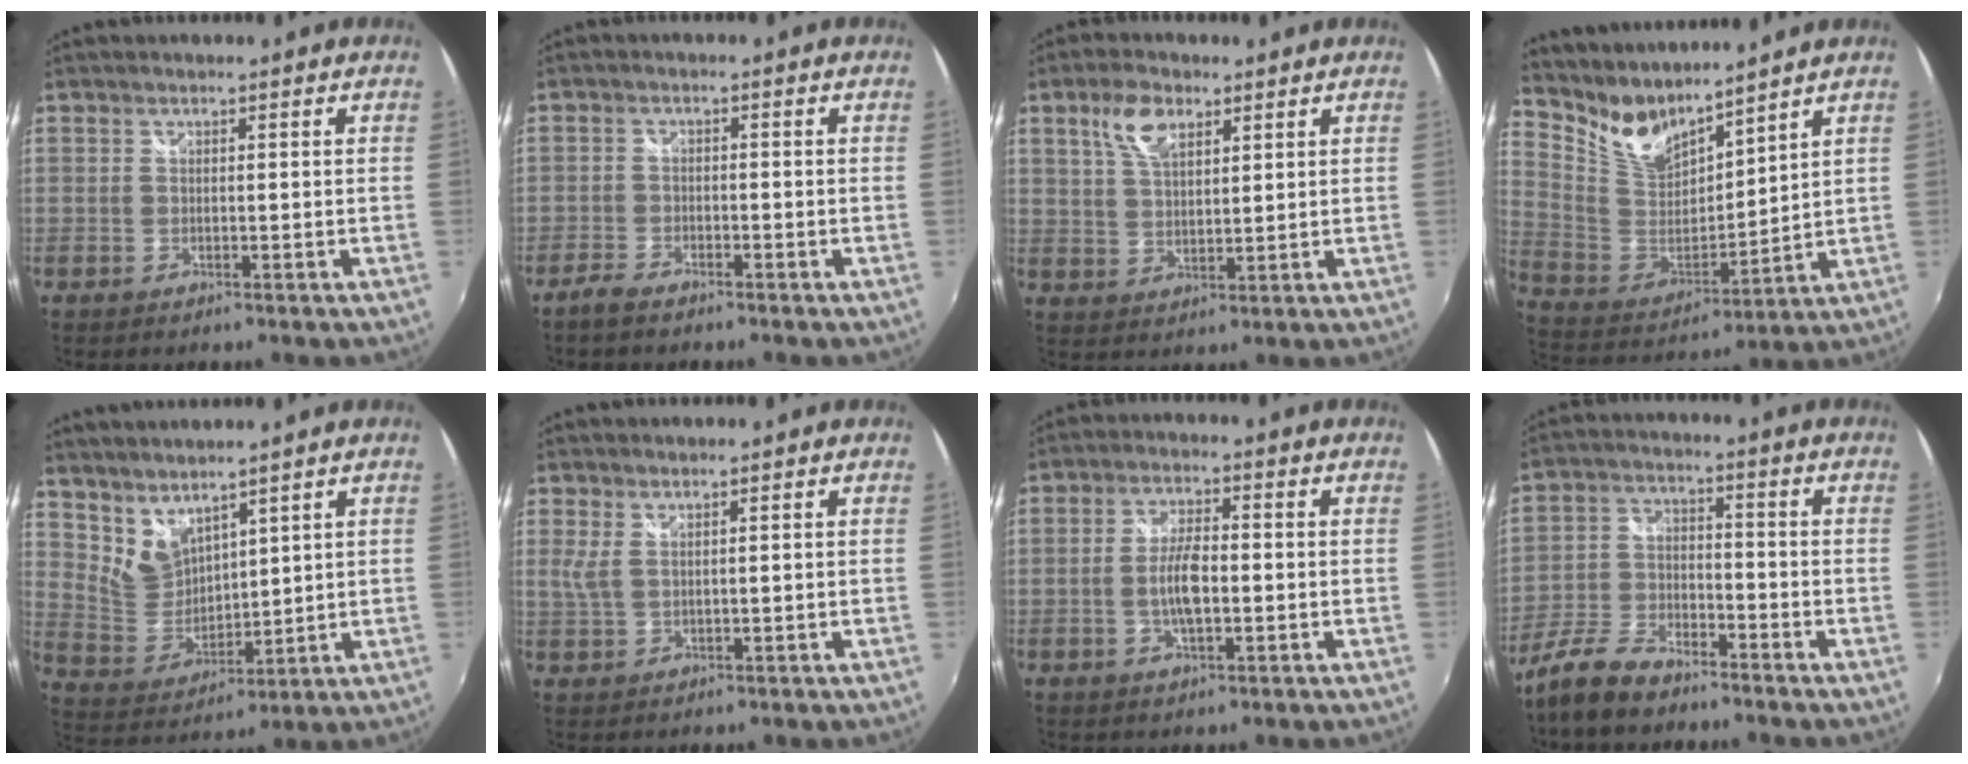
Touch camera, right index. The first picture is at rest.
{"total": 3.3, "force": [-2.8, 1.0, 1.3], "torque": [-0.045, -0.004, -0.059]}
{"total": 6.8, "force": [3.7, 3.3, 4.7], "torque": [-0.090, 0.013, 0.070]}
{"total": 10.7, "force": [9.5, 3.0, 3.9], "torque": [-0.091, -0.017, 0.198]}
{"total": 8.2, "force": [6.6, 3.7, 3.1], "torque": [-0.058, -0.003, 0.147]}
{"total": 2.3, "force": [1.0, 0.6, 1.9], "torque": [-0.041, -0.003, 0.021]}
{"total": 6.0, "force": [-1.1, 2.2, 5.5], "torque": [-0.110, 0.000, -0.019]}
{"total": 9.5, "force": [-7.5, 3.2, 4.8], "torque": [-0.113, -0.001, -0.150]}